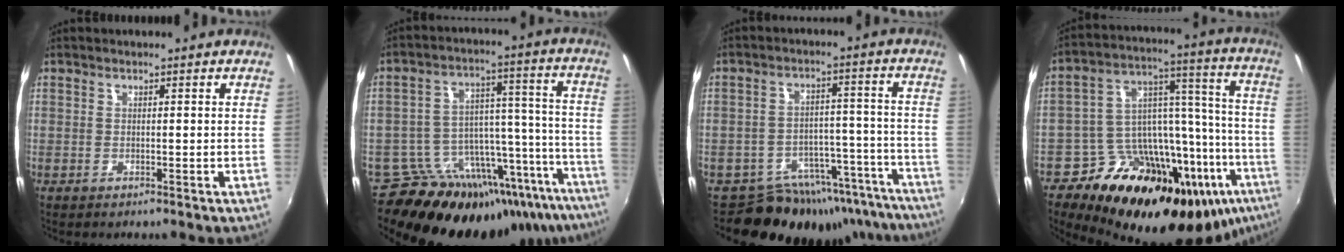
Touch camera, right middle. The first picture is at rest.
{"total": 27.2, "force": [-20.7, 12.2, 12.8], "torque": [-0.187, 0.020, -0.274]}
{"total": 18.8, "force": [-16.2, 8.7, 3.7], "torque": [-0.061, 0.053, -0.203]}
{"total": 31.6, "force": [-19.5, 14.7, 20.0], "torque": [-0.291, 0.018, -0.281]}